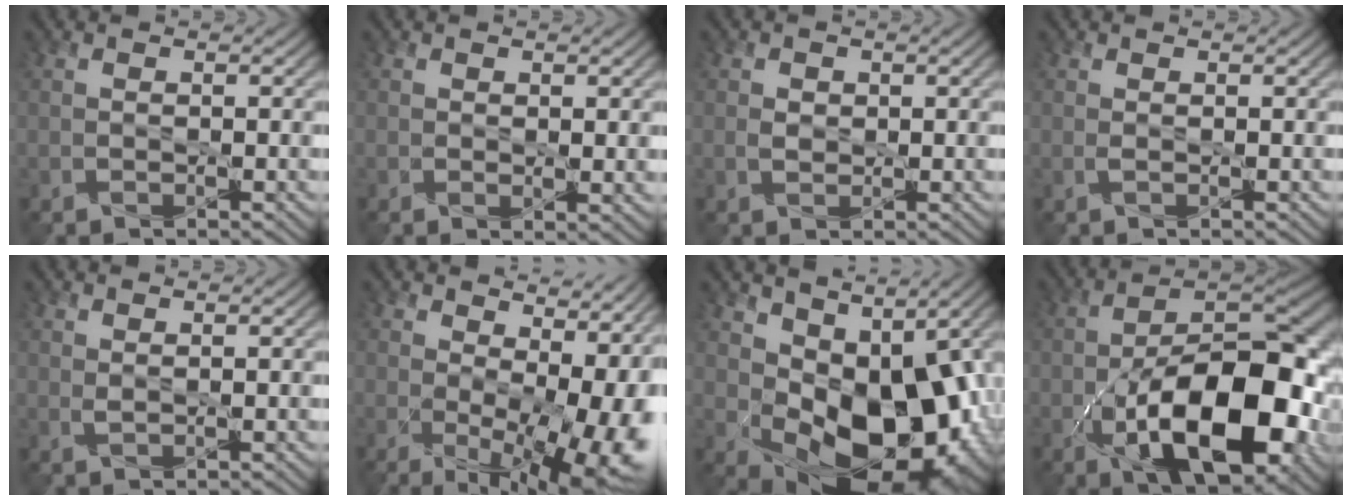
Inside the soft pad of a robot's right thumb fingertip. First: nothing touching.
{"total": 2.5, "force": [0.7, 1.4, 1.9], "torque": [-0.039, -0.005, 0.012]}
{"total": 1.1, "force": [0.3, 0.9, 0.6], "torque": [-0.021, 0.001, 0.004]}
{"total": 0.7, "force": [0.2, -0.1, 0.6], "torque": [-0.013, 0.006, 0.003]}
{"total": 1.1, "force": [0.9, 0.1, 0.5], "torque": [-0.013, 0.003, 0.019]}
{"total": 16.0, "force": [-0.1, 8.6, 13.5], "torque": [-0.172, -0.038, 0.053]}
{"total": 14.8, "force": [0.2, 9.3, 11.5], "torque": [-0.151, -0.039, 0.025]}
{"total": 16.4, "force": [-6.1, 7.3, 13.4], "torque": [-0.183, -0.003, -0.109]}